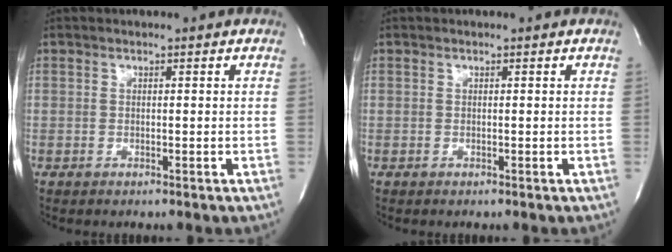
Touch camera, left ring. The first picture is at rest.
{"total": 0.0}